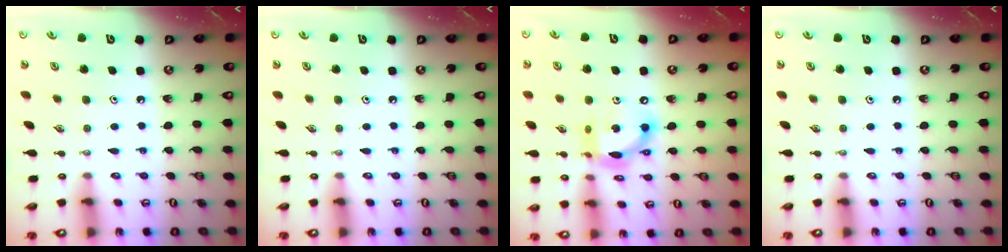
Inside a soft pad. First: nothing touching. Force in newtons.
{"total": 0.0}
{"total": 13.5, "press": 13.4, "slide": 1.0}
{"total": 0.0}